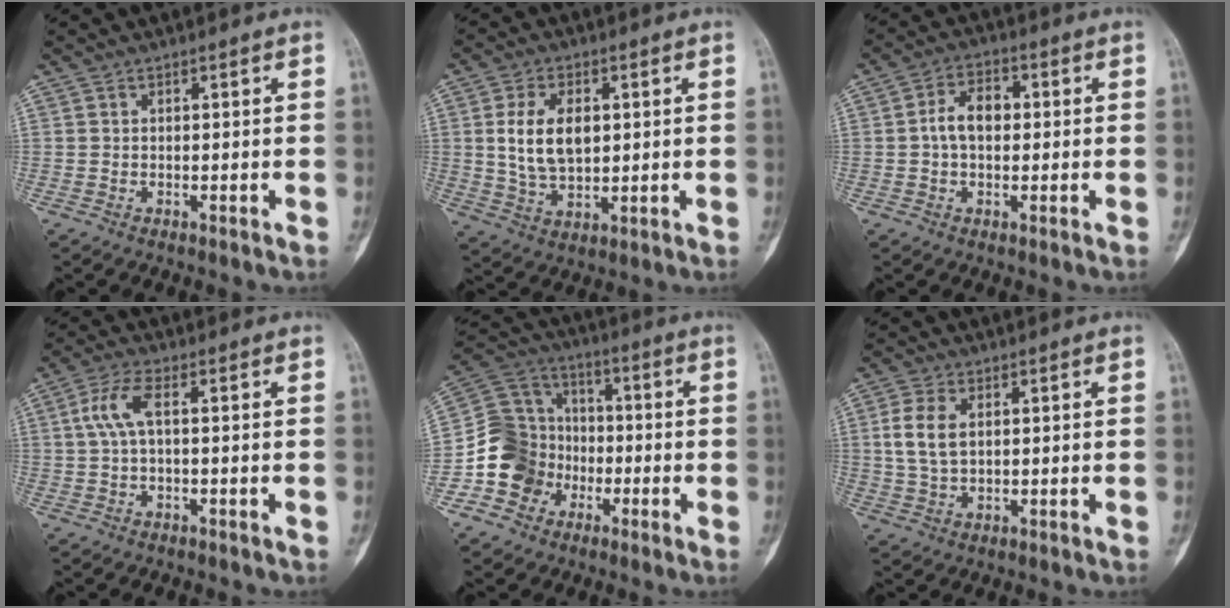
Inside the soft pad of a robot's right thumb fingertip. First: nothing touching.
{"total": 9.9, "force": [1.7, 5.9, 7.8], "torque": [-0.137, -0.011, 0.040]}
{"total": 6.3, "force": [0.2, 4.2, 4.7], "torque": [-0.070, 0.019, -0.004]}
{"total": 5.4, "force": [0.8, 2.0, 5.0], "torque": [-0.122, 0.017, 0.014]}
{"total": 13.1, "force": [-4.6, 11.7, 3.8], "torque": [-0.037, 0.068, -0.082]}
{"total": 6.4, "force": [1.3, 3.8, 5.0], "torque": [-0.108, -0.002, 0.028]}